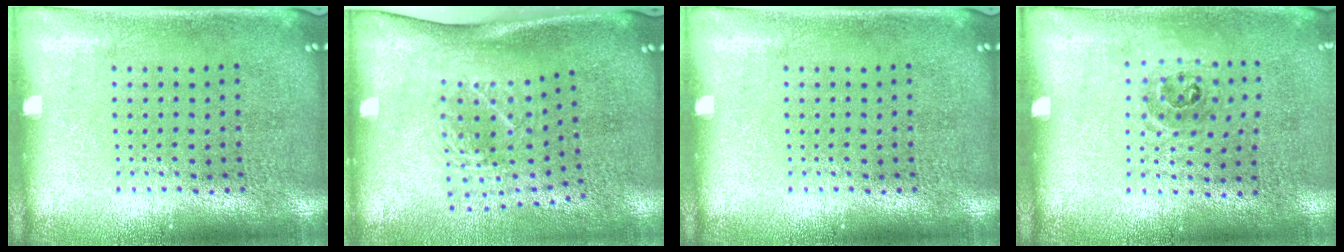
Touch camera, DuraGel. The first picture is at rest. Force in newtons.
{"total": 1.9, "press": 1.3, "slide": 1.4}
{"total": 0.0}
{"total": 1.0, "press": 0.7, "slide": 0.8}